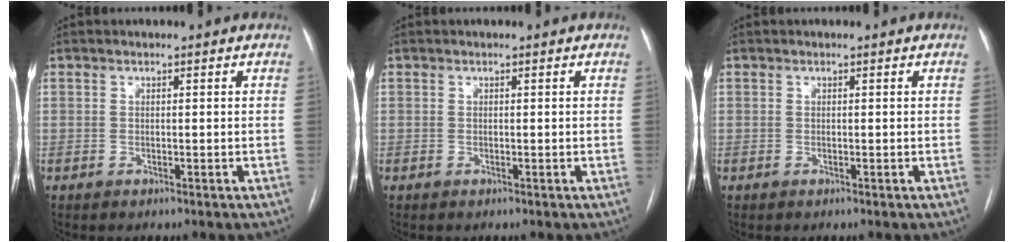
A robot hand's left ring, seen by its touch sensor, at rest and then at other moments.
{"total": 0.0}
{"total": 0.0}